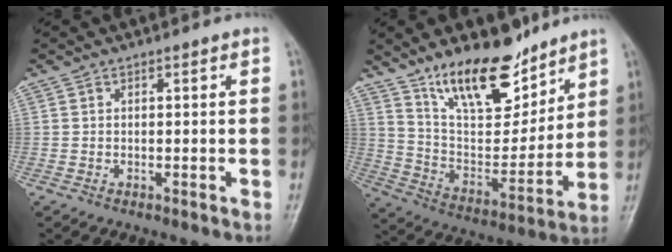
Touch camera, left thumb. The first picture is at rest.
{"total": 18.5, "force": [13.0, 7.9, 10.6], "torque": [-0.121, -0.083, 0.234]}